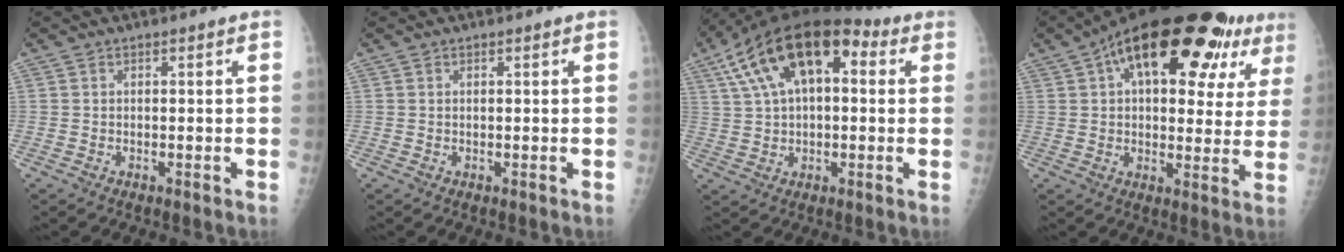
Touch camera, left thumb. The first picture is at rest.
{"total": 0.0}
{"total": 17.5, "force": [5.7, 9.2, 13.8], "torque": [-0.227, 0.029, 0.085]}
{"total": 26.8, "force": [12.9, 11.9, 20.3], "torque": [-0.274, 0.020, 0.184]}